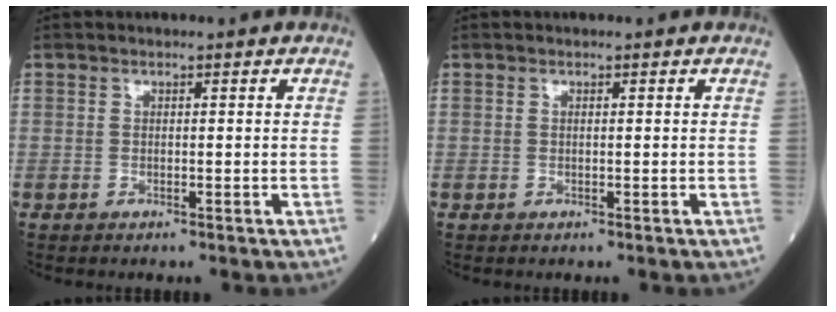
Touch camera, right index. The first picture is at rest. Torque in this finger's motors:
{"motor_torque": [0.06, -0.14, 0.05, 0.01]}